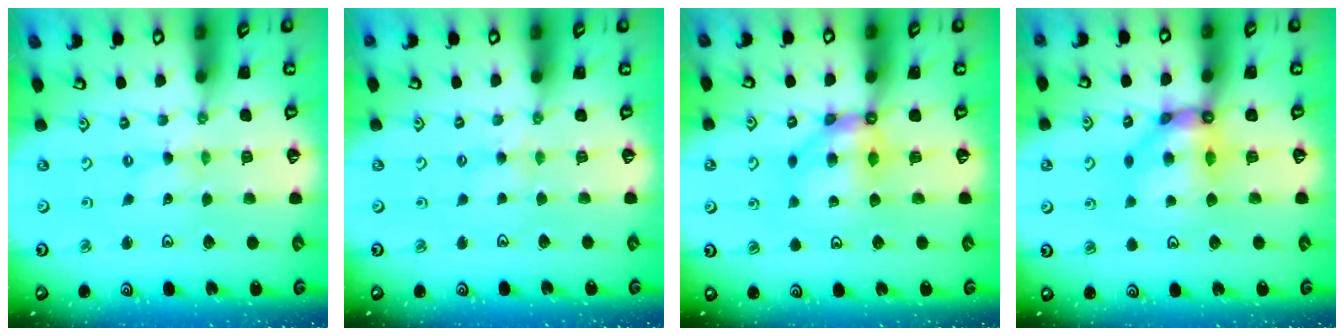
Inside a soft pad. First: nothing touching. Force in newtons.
{"total": 2.8, "press": 2.8, "slide": 0.5}
{"total": 6.8, "press": 6.8, "slide": 0.6}
{"total": 9.6, "press": 9.6, "slide": 0.7}